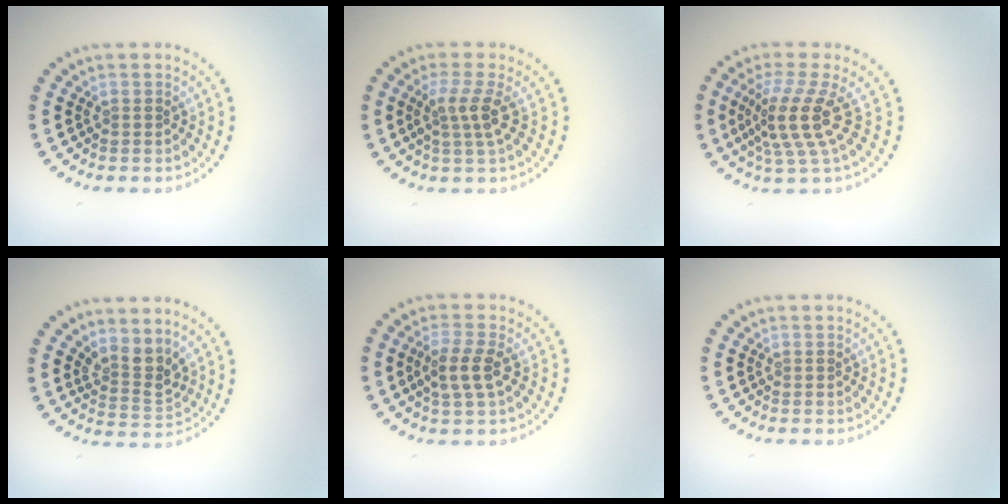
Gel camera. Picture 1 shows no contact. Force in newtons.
{"total": 2.6, "press": 2.0, "slide": 1.7}
{"total": 4.5, "press": 3.2, "slide": 3.2}
{"total": 2.7, "press": 2.0, "slide": 1.9}
{"total": 2.8, "press": 2.6, "slide": 1.0}
{"total": 0.0}